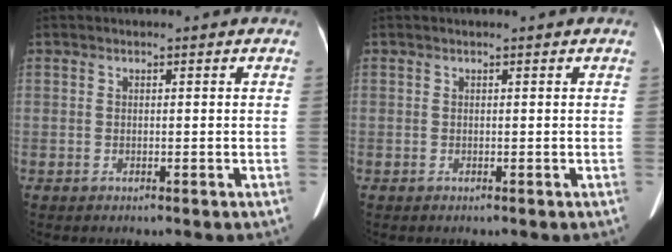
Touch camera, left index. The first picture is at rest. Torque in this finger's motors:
{"motor_torque": [-0.78, 0.48, -0.95, -0.13]}